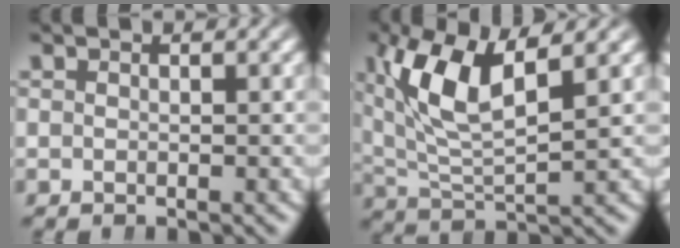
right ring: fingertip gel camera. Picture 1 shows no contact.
{"total": 7.7, "force": [2.5, 4.0, 6.1], "torque": [-0.140, -0.011, 0.054]}